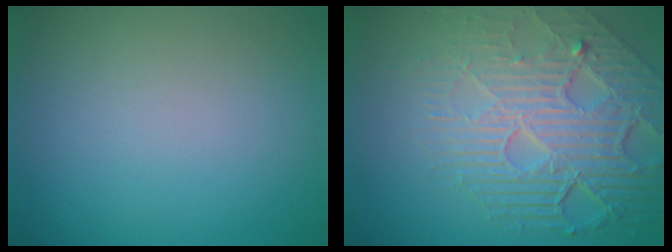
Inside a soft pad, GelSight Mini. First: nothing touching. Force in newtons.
{"total": 8.6, "press": 5.8, "slide": 6.4}